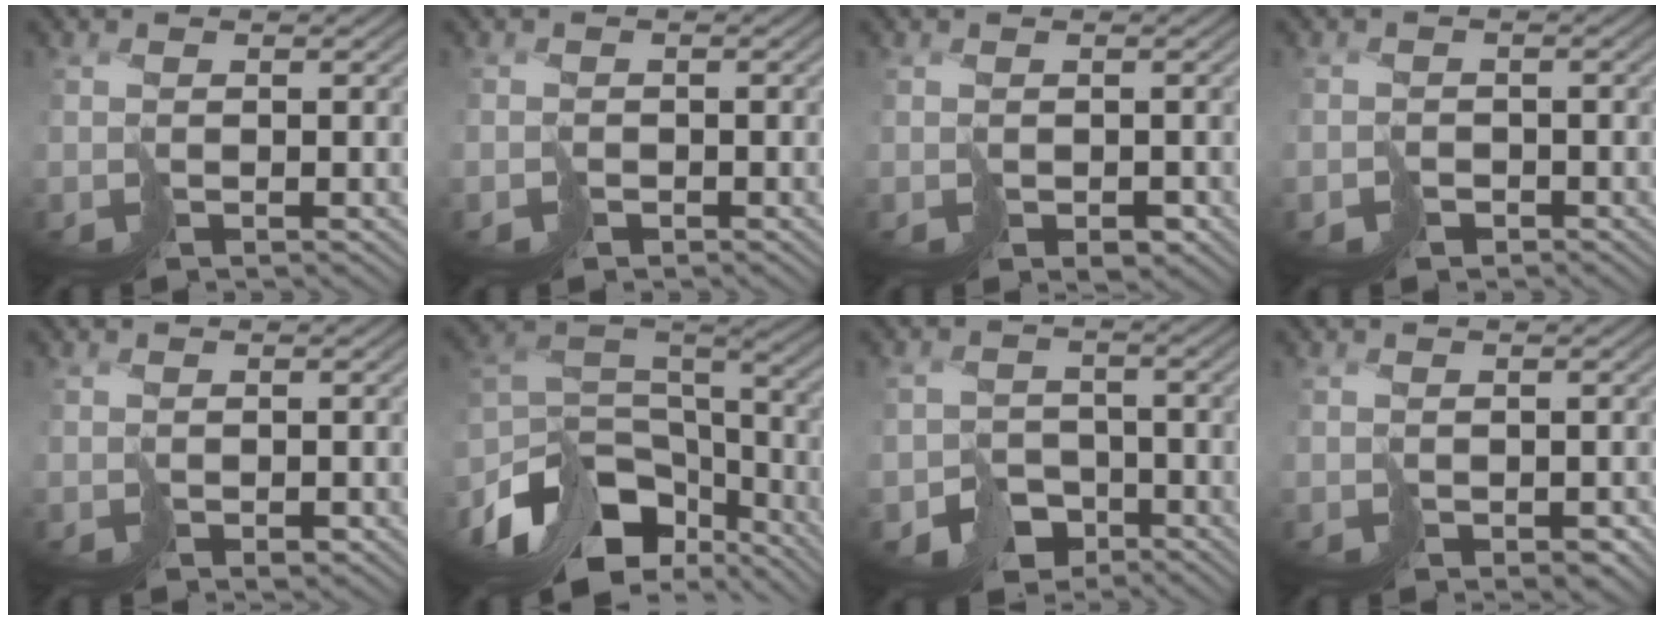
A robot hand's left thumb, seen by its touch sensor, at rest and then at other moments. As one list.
[{"total": 1.2, "force": [-0.7, 0.9, -0.3], "torque": [0.018, 0.001, -0.014]}, {"total": 2.0, "force": [-0.7, 1.5, 1.1], "torque": [-0.011, -0.004, -0.005]}, {"total": 2.1, "force": [-1.4, 1.6, -0.2], "torque": [0.021, -0.003, -0.028]}, {"total": 1.3, "force": [-0.3, 0.9, 0.8], "torque": [-0.011, -0.002, -0.002]}, {"total": 14.1, "force": [-7.8, 8.2, 8.4], "torque": [-0.193, -0.024, -0.117]}, {"total": 5.5, "force": [-3.9, 3.6, 1.1], "torque": [-0.010, -0.018, -0.060]}, {"total": 1.6, "force": [-0.3, 1.3, 0.8], "torque": [-0.008, -0.003, -0.003]}]